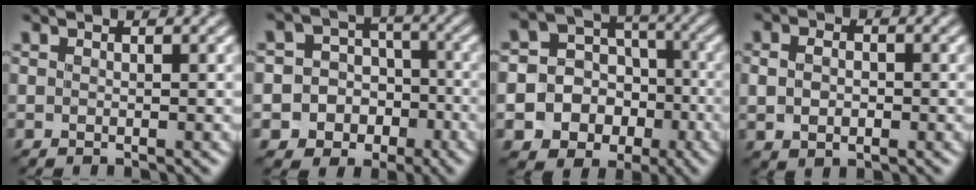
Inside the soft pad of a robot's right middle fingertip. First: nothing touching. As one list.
[{"total": 9.0, "force": [-4.0, 7.9, 1.7], "torque": [-0.027, -0.008, -0.083]}, {"total": 13.4, "force": [-5.7, 11.6, 3.5], "torque": [-0.078, -0.034, -0.097]}, {"total": 3.1, "force": [0.0, 2.3, 2.1], "torque": [-0.037, 0.002, 0.002]}]